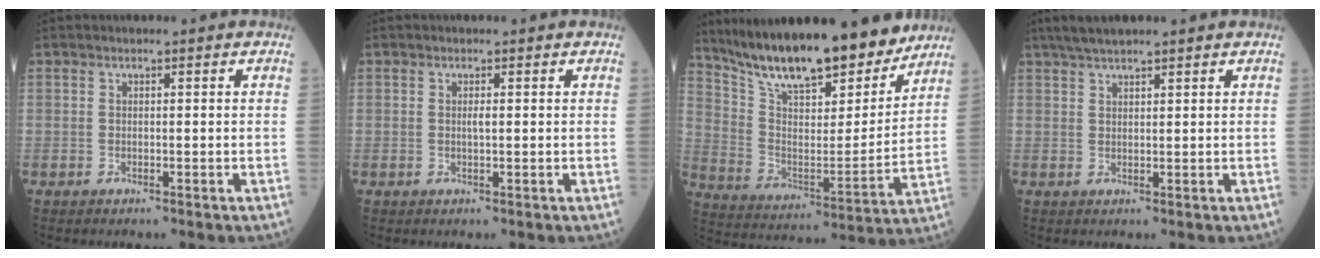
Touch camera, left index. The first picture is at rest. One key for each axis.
{"total": 0.7, "fx": 0.2, "fy": 0.1, "fz": 0.7, "tx": -0.019, "ty": -0.001, "tz": 0.004}
{"total": 21.4, "fx": 18.3, "fy": 4.6, "fz": 10.2, "tx": -0.175, "ty": -0.015, "tz": 0.300}
{"total": 5.1, "fx": 4.3, "fy": 0.3, "fz": 2.8, "tx": -0.050, "ty": 0.032, "tz": 0.078}